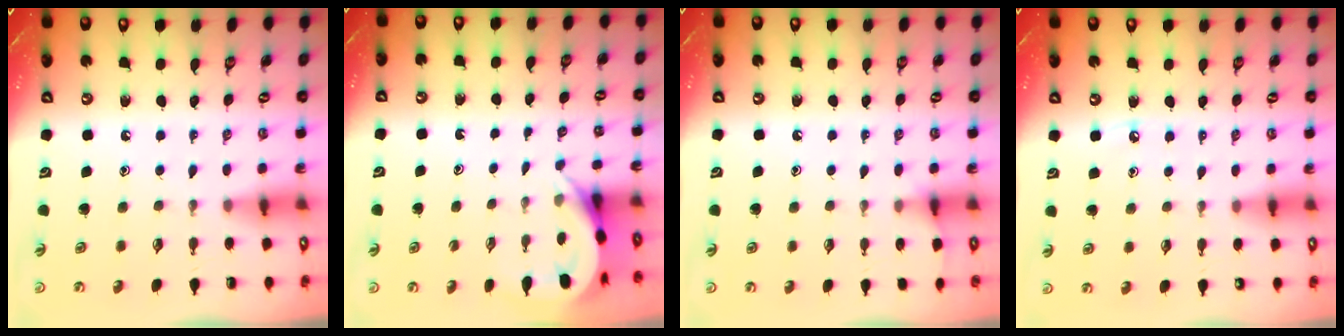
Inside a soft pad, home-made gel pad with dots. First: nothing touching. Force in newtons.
{"total": 4.2, "press": 4.1, "slide": 0.4}
{"total": 4.3, "press": 4.2, "slide": 0.6}
{"total": 3.6, "press": 3.6, "slide": 0.5}